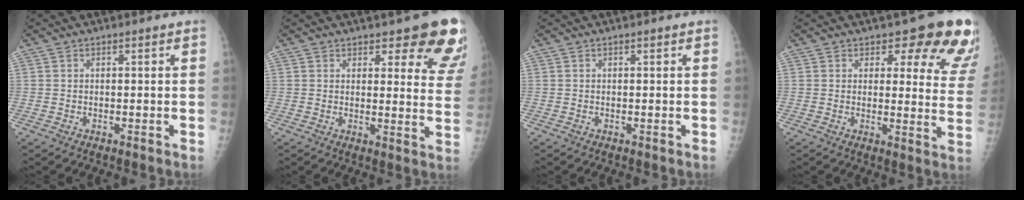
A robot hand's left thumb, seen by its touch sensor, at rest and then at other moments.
{"total": 12.5, "force": [9.2, 4.4, 7.2], "torque": [-0.030, -0.056, 0.090]}
{"total": 0.0}
{"total": 14.9, "force": [10.9, 6.3, 8.0], "torque": [-0.031, -0.066, 0.099]}